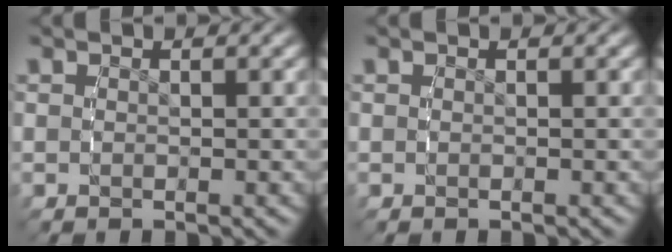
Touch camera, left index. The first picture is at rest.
{"total": 0.0}